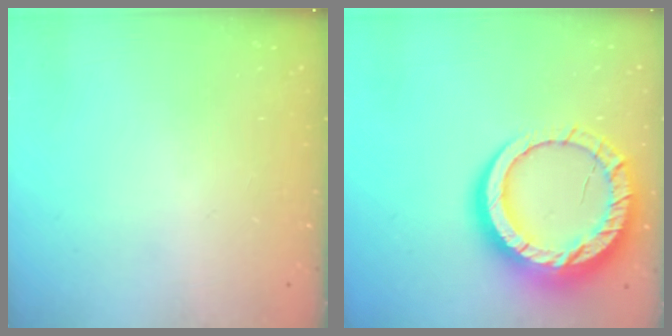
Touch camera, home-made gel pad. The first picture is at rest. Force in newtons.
{"total": 20.2, "press": 20.1, "slide": 2.0}